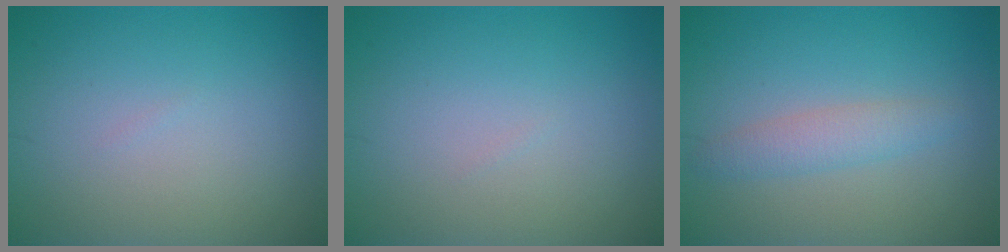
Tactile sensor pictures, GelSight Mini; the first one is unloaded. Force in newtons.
{"total": 0.0}
{"total": 2.1, "press": 2.1, "slide": 0.1}